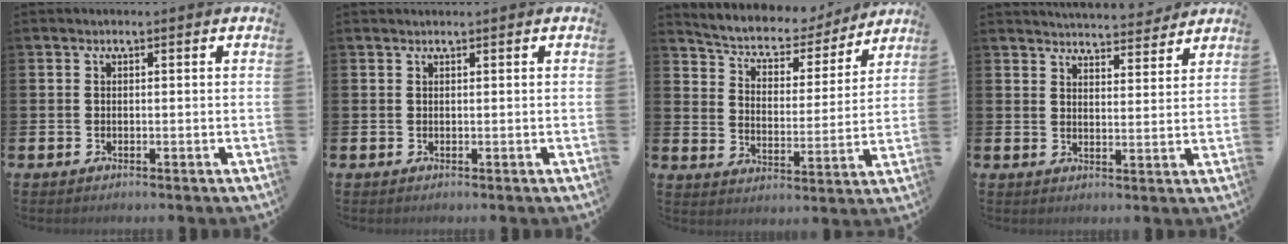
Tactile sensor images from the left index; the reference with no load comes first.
{"total": 0.0}
{"total": 6.1, "force": [5.5, 2.3, 1.2], "torque": [-0.047, -0.047, 0.089]}
{"total": 5.1, "force": [5.1, 0.4, 0.1], "torque": [-0.015, -0.033, 0.093]}